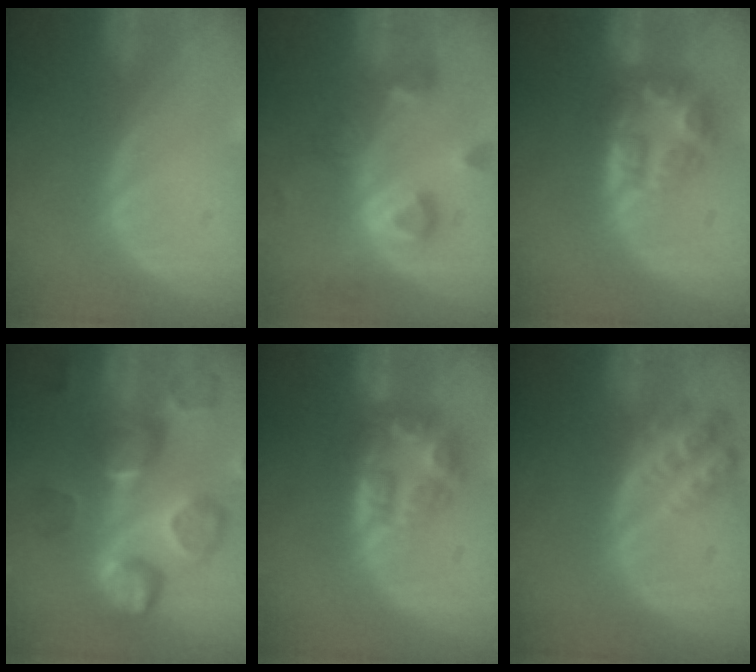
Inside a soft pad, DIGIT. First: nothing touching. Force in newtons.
{"total": 7.2, "press": 7.1, "slide": 1.0}
{"total": 7.9, "press": 6.8, "slide": 4.1}
{"total": 12.2, "press": 11.0, "slide": 5.4}
{"total": 7.9, "press": 6.8, "slide": 4.1}
{"total": 5.4, "press": 5.0, "slide": 2.1}